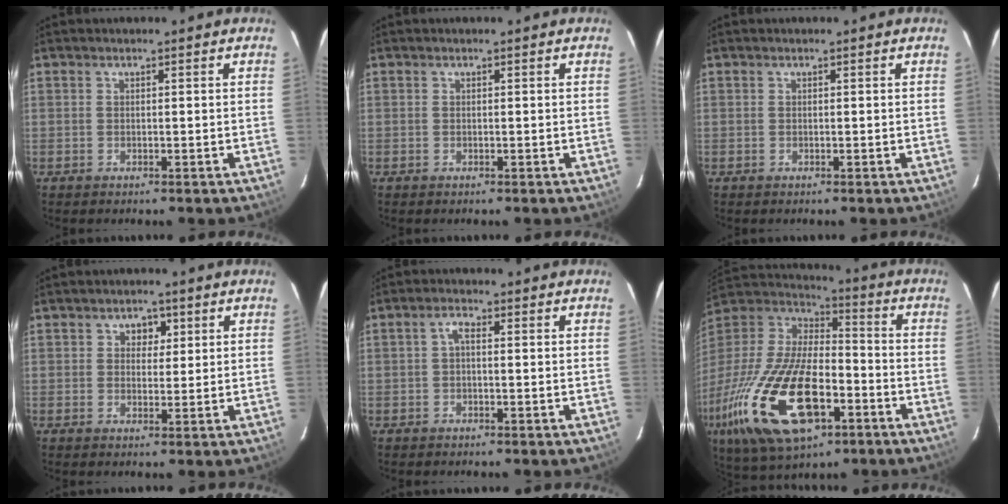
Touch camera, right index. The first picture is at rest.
{"total": 0.0}
{"total": 0.0}
{"total": 2.8, "force": [1.0, 2.4, 0.9], "torque": [-0.005, 0.008, 0.016]}
{"total": 1.6, "force": [-0.3, 0.7, 1.5], "torque": [-0.031, 0.008, -0.006]}
{"total": 31.4, "force": [-12.8, 15.0, 24.5], "torque": [-0.520, -0.055, -0.218]}